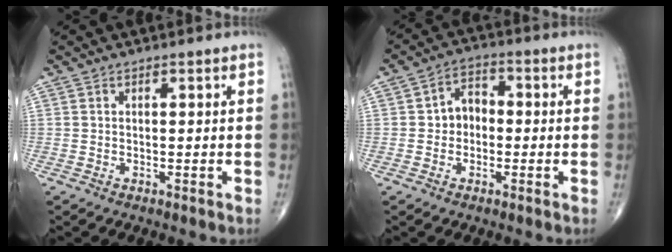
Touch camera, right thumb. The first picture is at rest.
{"total": 5.4, "force": [-0.4, 4.3, 3.3], "torque": [-0.031, 0.023, -0.018]}